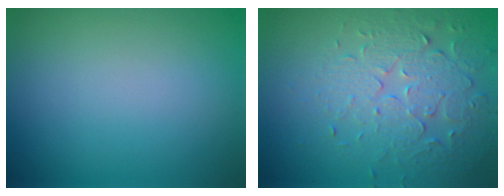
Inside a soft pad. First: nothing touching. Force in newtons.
{"total": 5.2, "press": 3.7, "slide": 3.7}